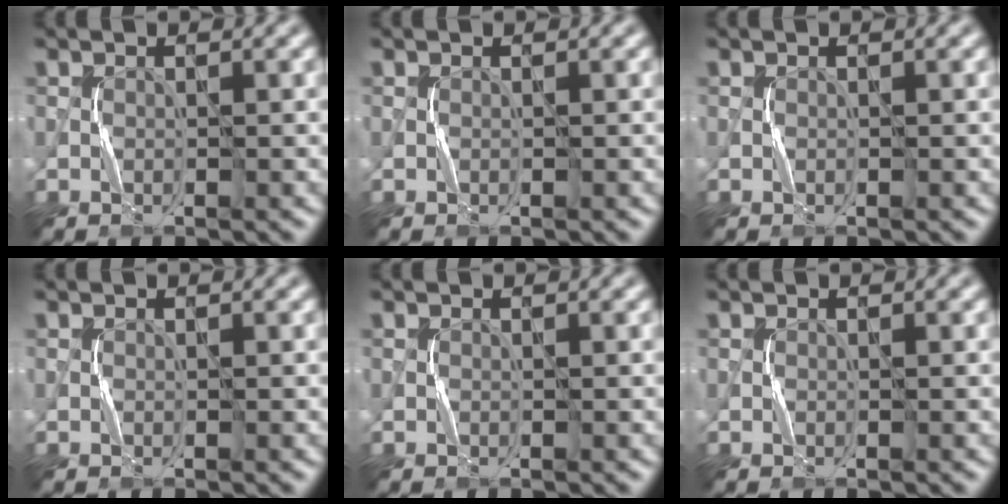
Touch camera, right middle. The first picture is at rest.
{"total": 0.0}
{"total": 0.0}
{"total": 0.0}
{"total": 0.0}
{"total": 0.0}